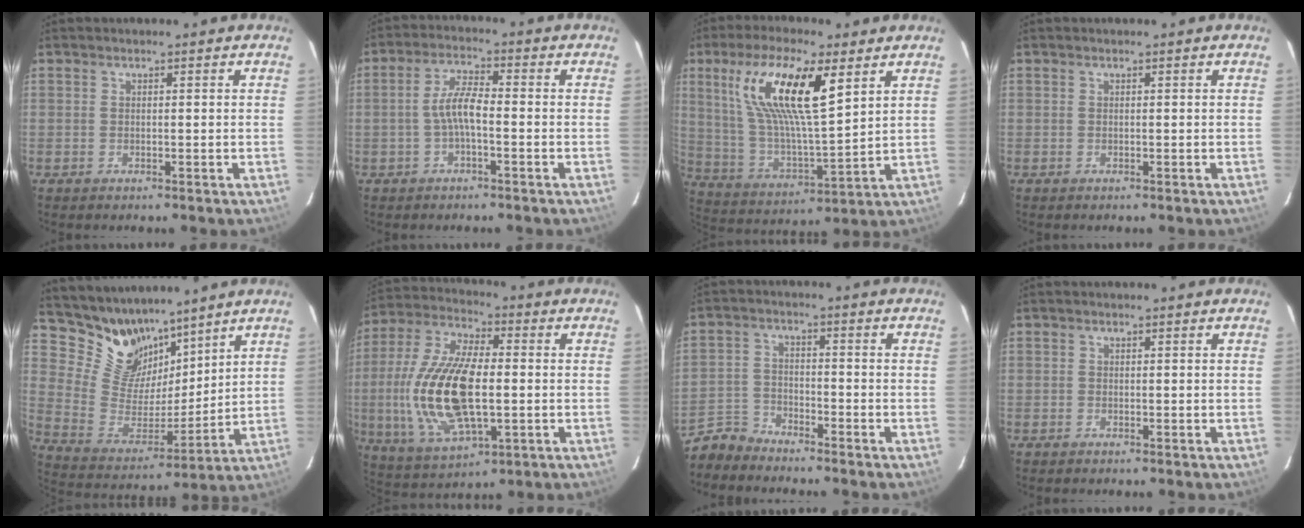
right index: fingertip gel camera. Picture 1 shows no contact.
{"total": 4.9, "force": [-1.4, 1.2, 4.6], "torque": [-0.096, 0.012, -0.028]}
{"total": 18.5, "force": [8.3, 4.8, 15.8], "torque": [-0.299, 0.007, 0.164]}
{"total": 0.0}
{"total": 13.7, "force": [11.1, 6.7, 4.5], "torque": [-0.102, -0.008, 0.220]}
{"total": 19.9, "force": [-1.9, 8.6, 17.8], "torque": [-0.374, -0.004, -0.028]}
{"total": 6.3, "force": [-6.0, 1.8, 0.2], "torque": [-0.018, 0.014, -0.129]}
{"total": 0.0}